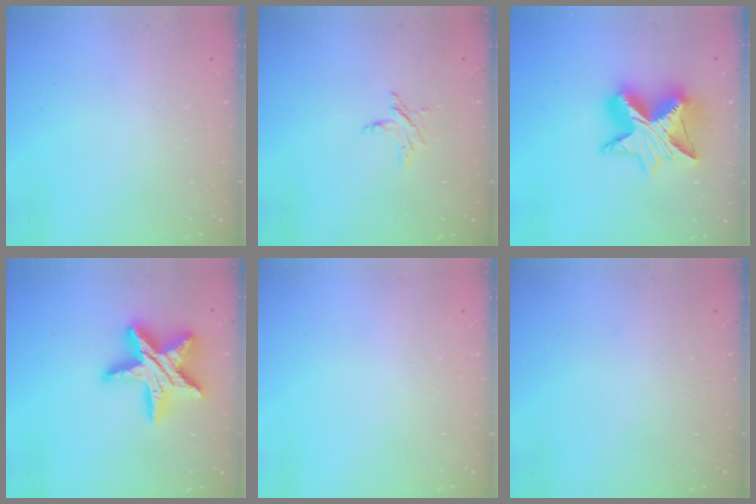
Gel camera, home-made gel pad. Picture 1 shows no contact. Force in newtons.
{"total": 3.4, "press": 3.4, "slide": 0.3}
{"total": 13.7, "press": 13.7, "slide": 1.1}
{"total": 19.4, "press": 19.4, "slide": 1.4}
{"total": 0.0}
{"total": 0.0}